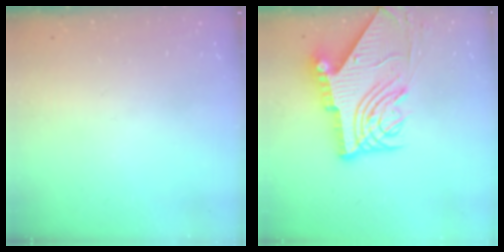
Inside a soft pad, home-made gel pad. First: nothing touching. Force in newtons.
{"total": 14.9, "press": 14.8, "slide": 1.9}